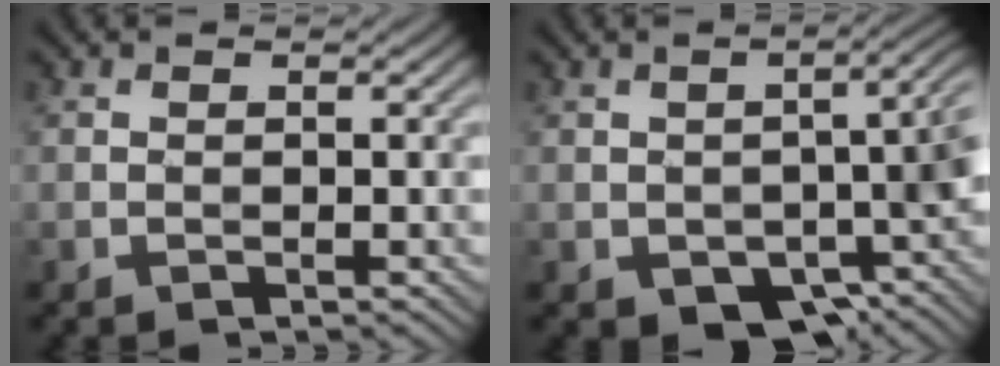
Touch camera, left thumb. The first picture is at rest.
{"total": 10.6, "force": [-4.2, 5.3, 8.1], "torque": [-0.107, -0.034, -0.047]}